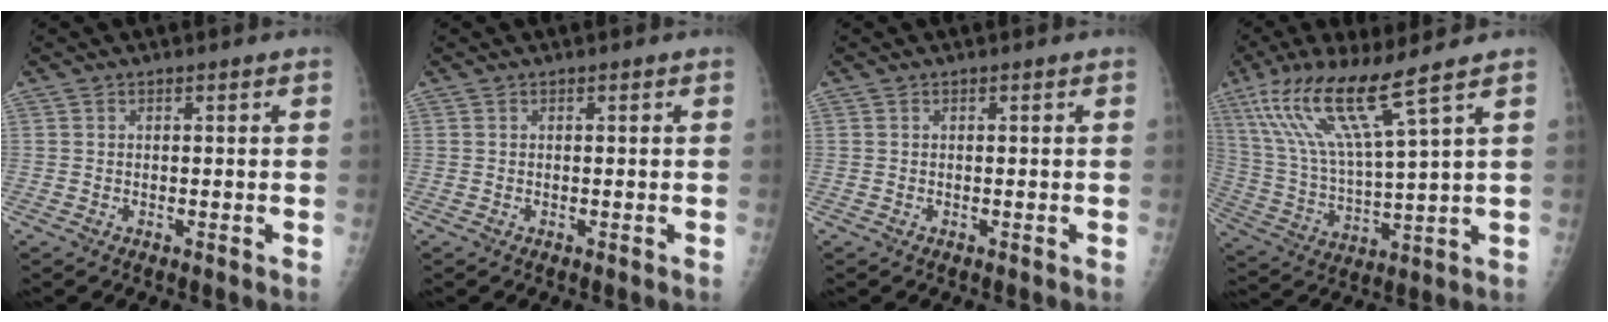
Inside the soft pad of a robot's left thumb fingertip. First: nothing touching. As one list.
[{"total": 0.0}, {"total": 0.0}, {"total": 15.8, "force": [9.4, 1.3, 12.6], "torque": [-0.259, -0.040, 0.188]}]